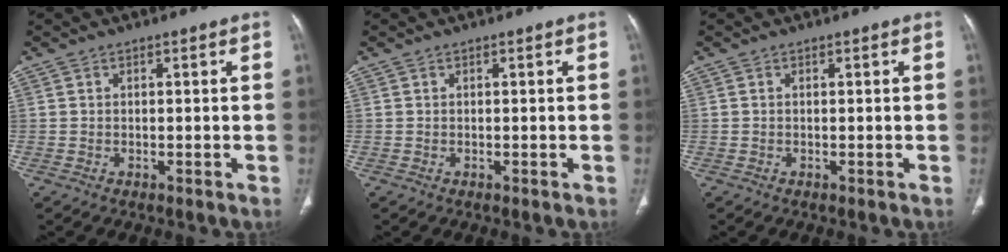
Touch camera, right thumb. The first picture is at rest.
{"total": 0.0}
{"total": 0.0}